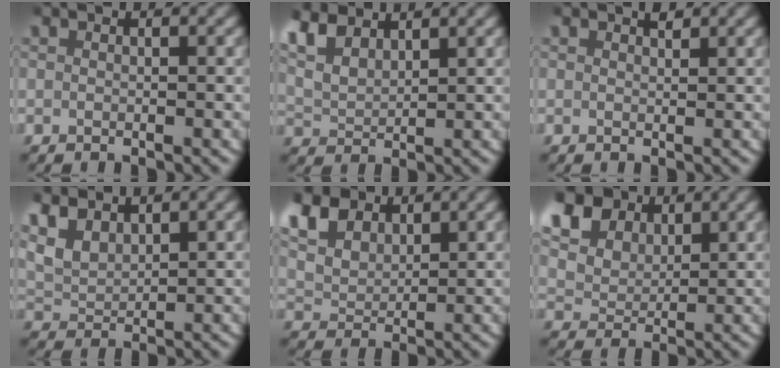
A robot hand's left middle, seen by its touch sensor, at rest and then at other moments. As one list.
[{"total": 6.1, "force": [3.4, 4.1, 3.1], "torque": [-0.092, 0.002, 0.058]}, {"total": 0.7, "force": [0.6, 0.2, 0.3], "torque": [-0.002, 0.000, 0.011]}, {"total": 6.3, "force": [3.0, 4.9, 2.7], "torque": [-0.086, 0.000, 0.049]}, {"total": 7.8, "force": [4.0, 5.5, 3.9], "torque": [-0.100, 0.006, 0.065]}, {"total": 12.0, "force": [5.8, 8.8, 5.7], "torque": [-0.125, 0.021, 0.080]}]